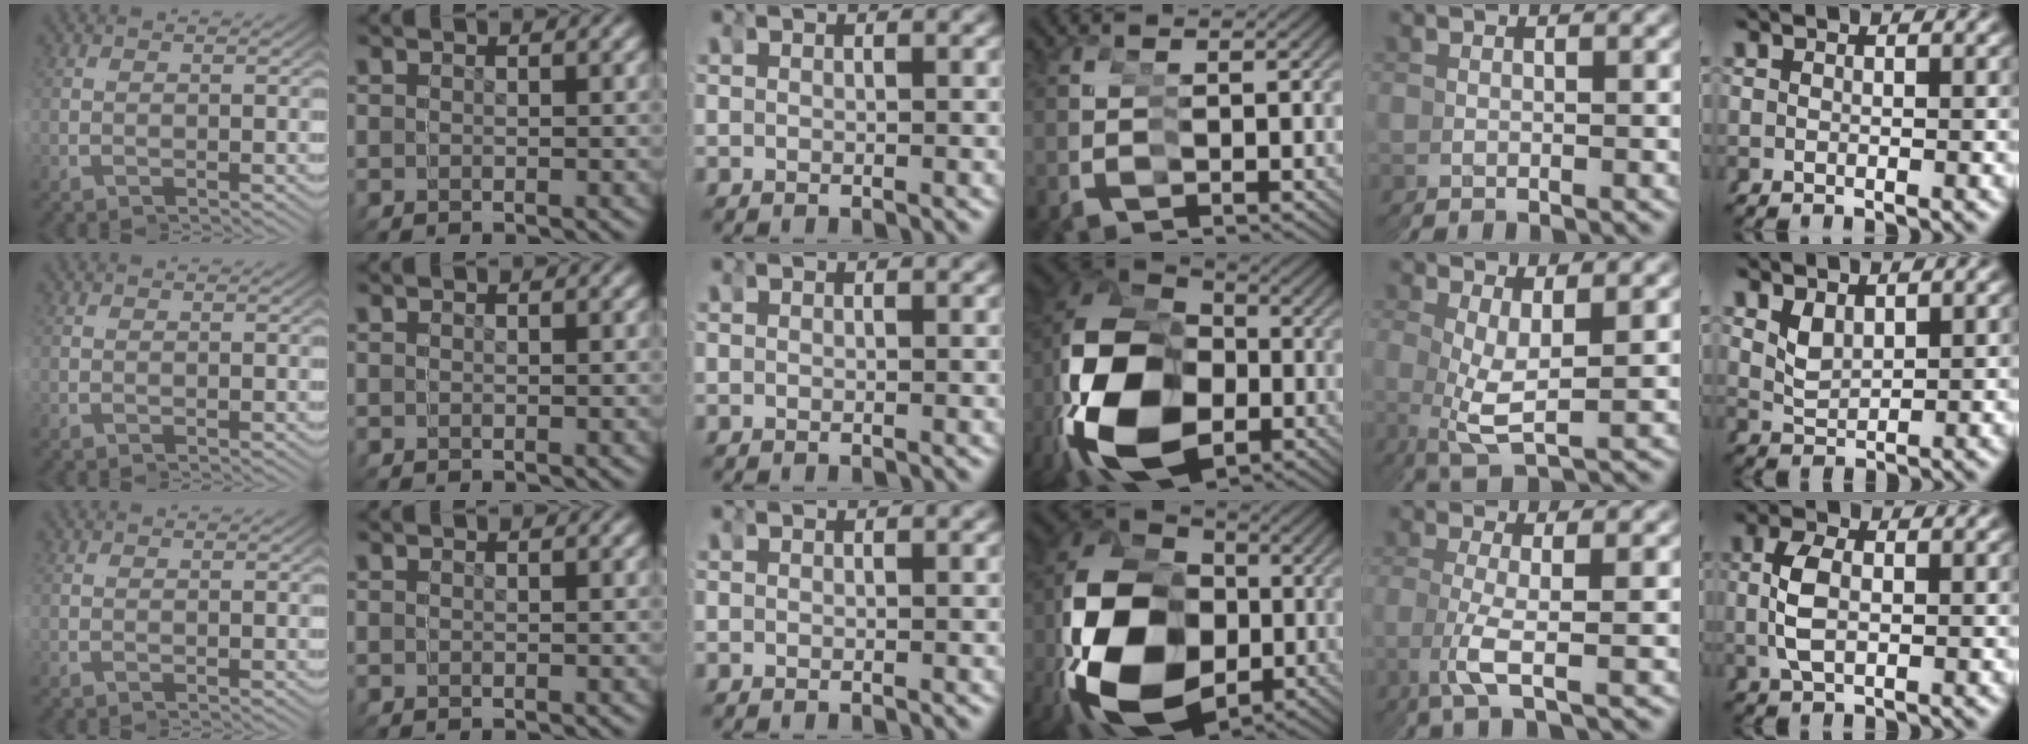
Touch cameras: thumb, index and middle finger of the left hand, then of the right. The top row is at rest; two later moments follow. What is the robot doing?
{"motion": "grasp_and_lifting", "object": "scissors"}